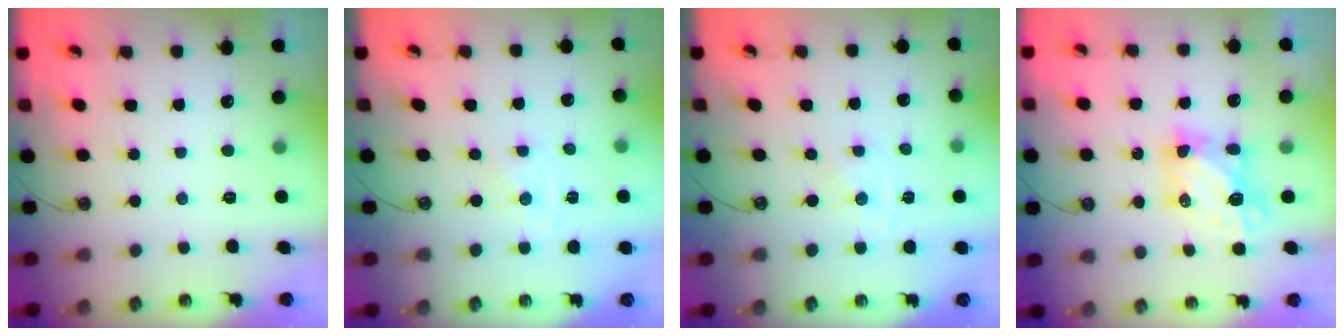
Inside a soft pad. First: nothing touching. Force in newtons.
{"total": 0.0}
{"total": 0.0}
{"total": 5.8, "press": 5.8, "slide": 0.4}